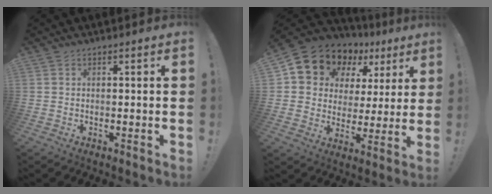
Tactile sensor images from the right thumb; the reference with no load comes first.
{"total": 10.0, "force": [7.1, 6.6, 2.1], "torque": [-0.045, -0.063, 0.137]}